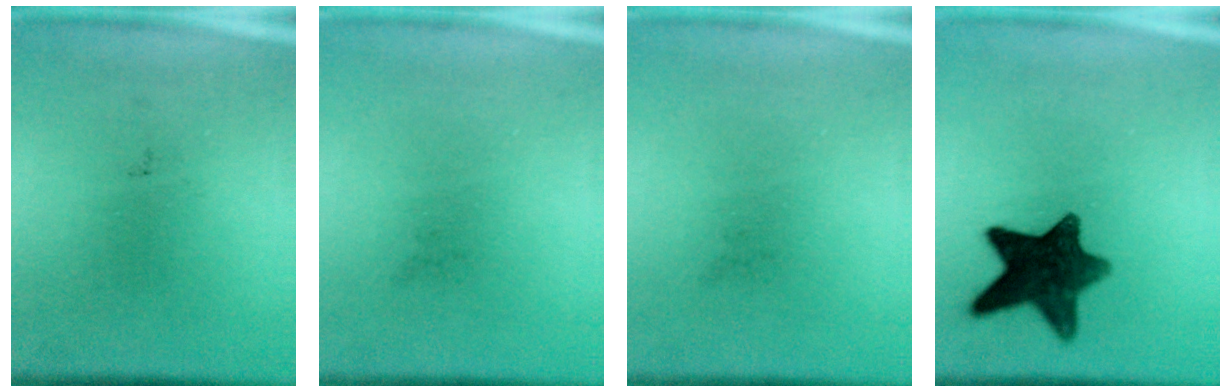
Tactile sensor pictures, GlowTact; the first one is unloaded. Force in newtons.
{"total": 0.0}
{"total": 0.0}
{"total": 11.7}